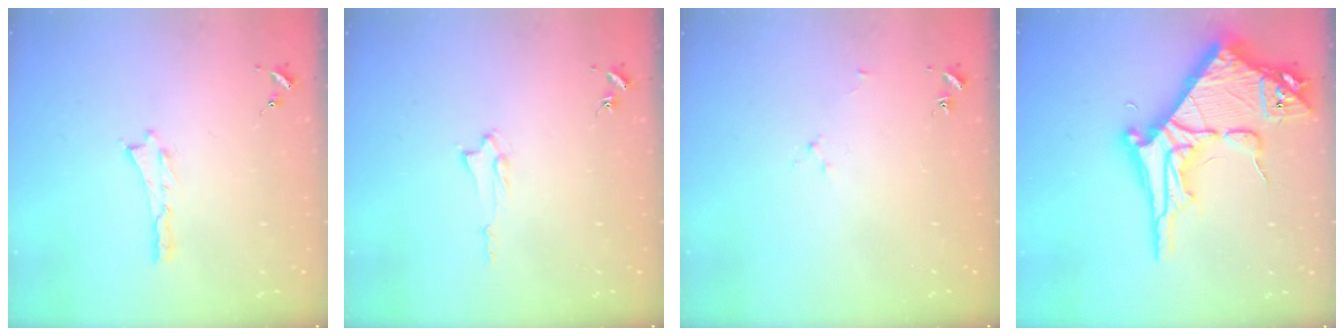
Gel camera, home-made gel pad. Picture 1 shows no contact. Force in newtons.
{"total": 1.3, "press": 1.3, "slide": 0.2}
{"total": 1.9, "press": 1.9, "slide": 0.3}
{"total": 14.6, "press": 14.5, "slide": 1.5}